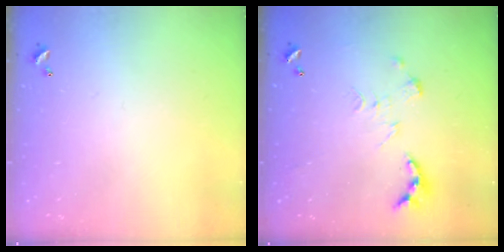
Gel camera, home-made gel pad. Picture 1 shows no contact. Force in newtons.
{"total": 0.0}